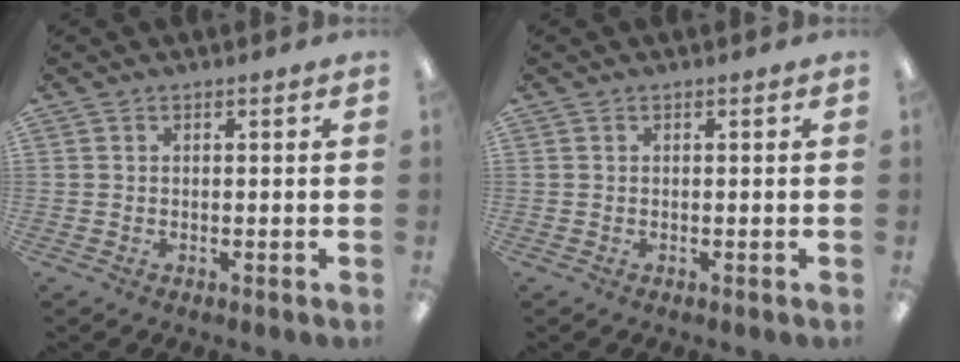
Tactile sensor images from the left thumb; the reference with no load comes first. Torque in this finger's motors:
{"motor_torque": [0.00, 0.00, 0.00, 0.00, 0.00]}